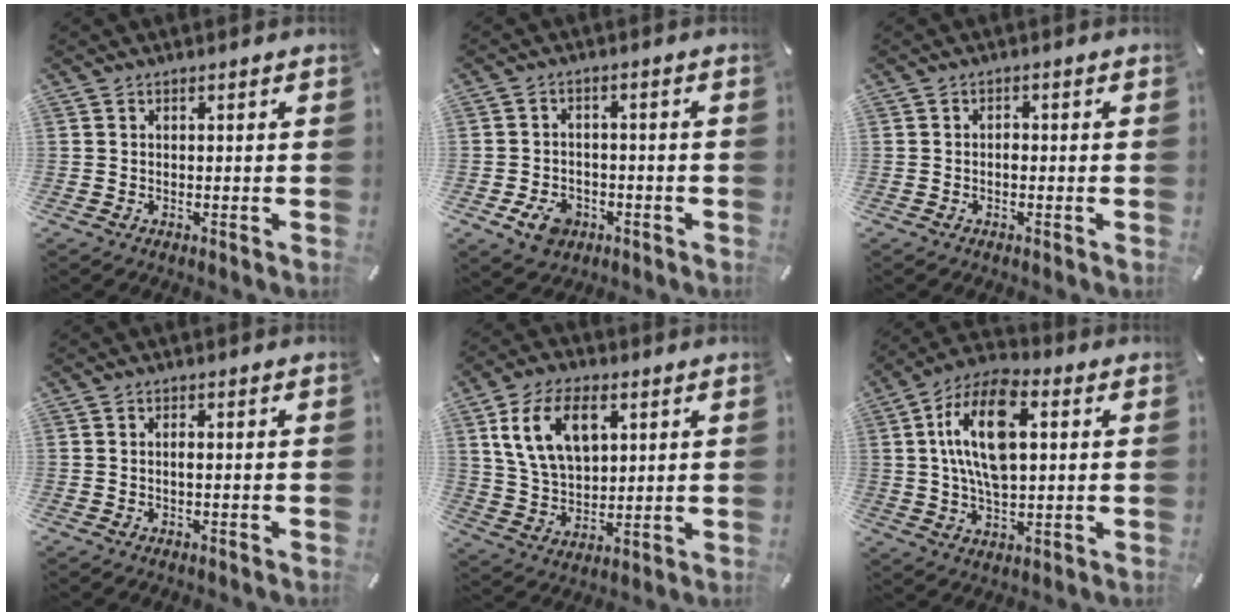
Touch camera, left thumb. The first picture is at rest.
{"total": 6.0, "force": [-2.8, 4.6, 2.8], "torque": [-0.053, 0.009, -0.053]}
{"total": 1.1, "force": [-0.4, 0.7, 0.7], "torque": [-0.015, 0.002, -0.009]}
{"total": 1.0, "force": [-0.1, 0.1, 1.0], "torque": [-0.020, -0.002, -0.001]}
{"total": 12.9, "force": [5.1, 8.4, 8.4], "torque": [-0.185, 0.002, 0.092]}
{"total": 15.5, "force": [3.2, 8.1, 12.8], "torque": [-0.261, -0.002, 0.052]}